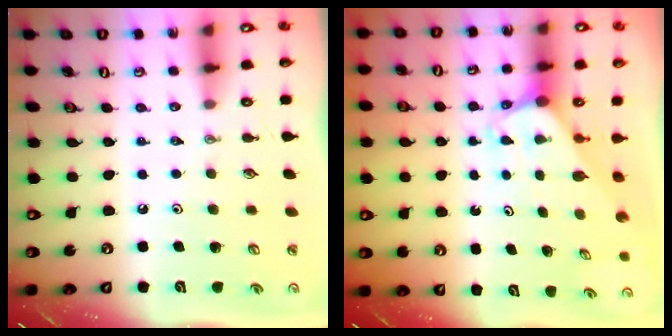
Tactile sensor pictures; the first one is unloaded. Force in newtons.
{"total": 1.8, "press": 1.8, "slide": 0.1}